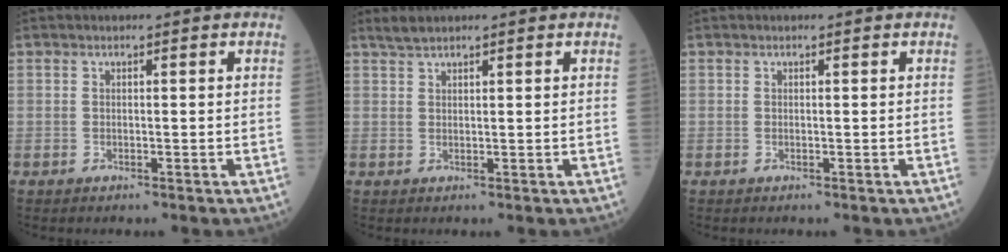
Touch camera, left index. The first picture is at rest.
{"total": 1.7, "force": [1.6, 0.1, 0.6], "torque": [-0.015, 0.012, 0.037]}
{"total": 0.0}